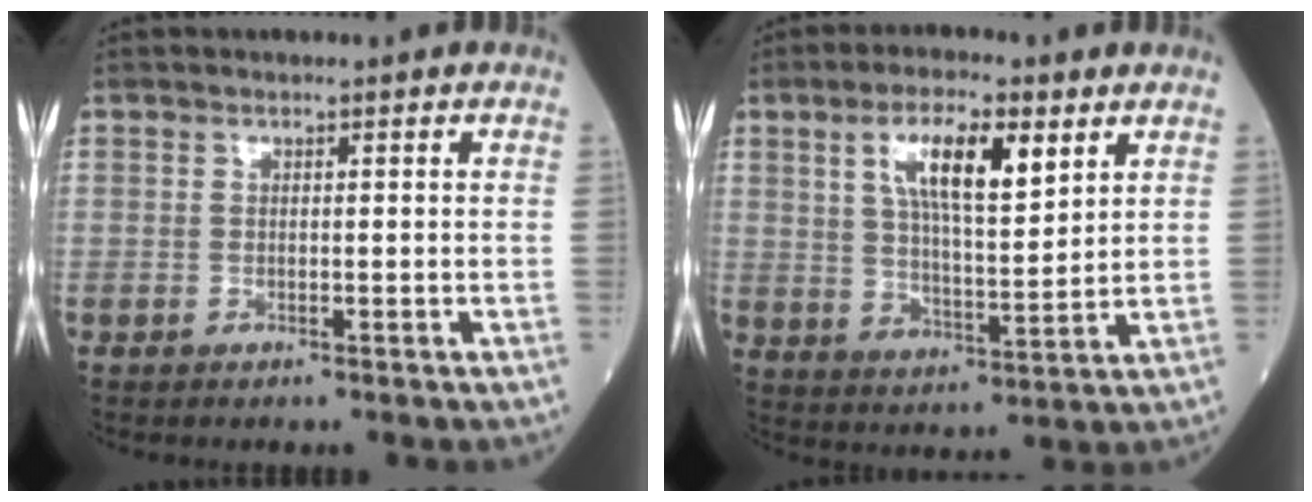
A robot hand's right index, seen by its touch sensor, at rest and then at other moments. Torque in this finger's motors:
{"motor_torque": [1.23, 0.91, 0.28, 0.11]}